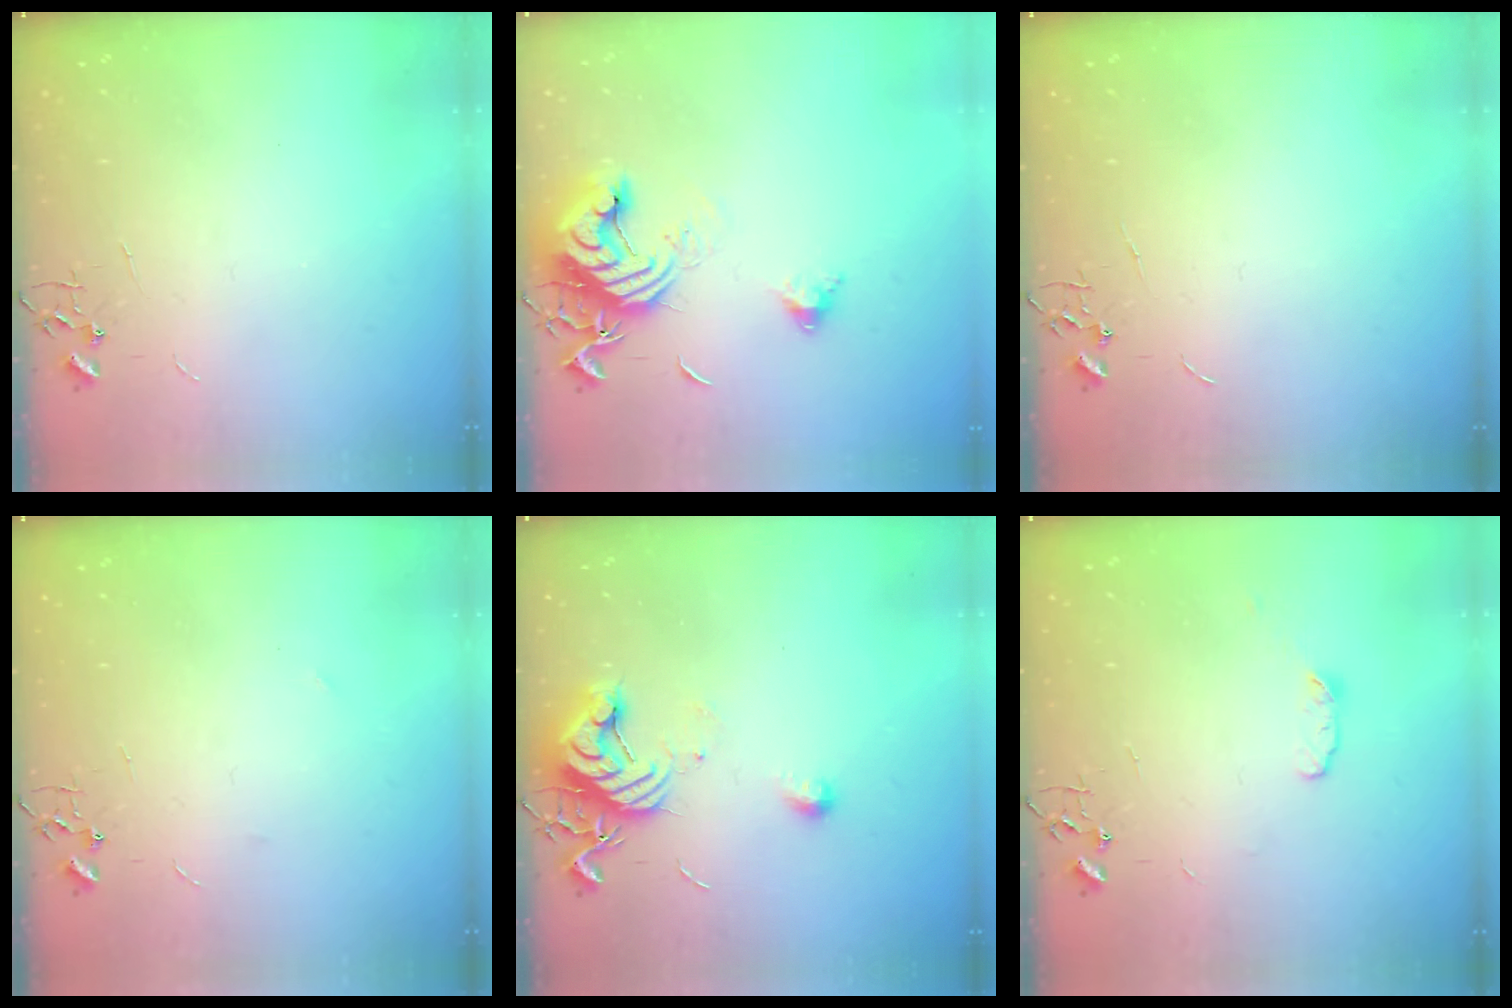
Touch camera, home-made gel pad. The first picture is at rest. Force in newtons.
{"total": 14.4, "press": 14.3, "slide": 1.9}
{"total": 0.0}
{"total": 3.1, "press": 3.1, "slide": 0.3}
{"total": 11.5, "press": 11.5, "slide": 0.6}
{"total": 5.0, "press": 4.8, "slide": 1.2}